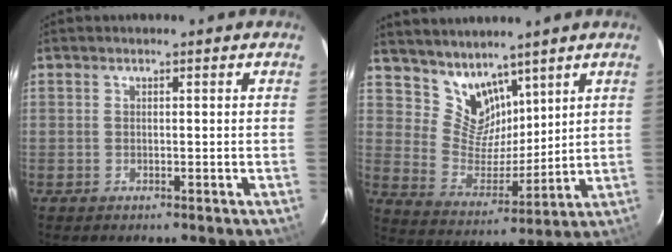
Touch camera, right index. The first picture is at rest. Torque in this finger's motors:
{"motor_torque": [-0.10, 0.33, -0.03, 0.00]}